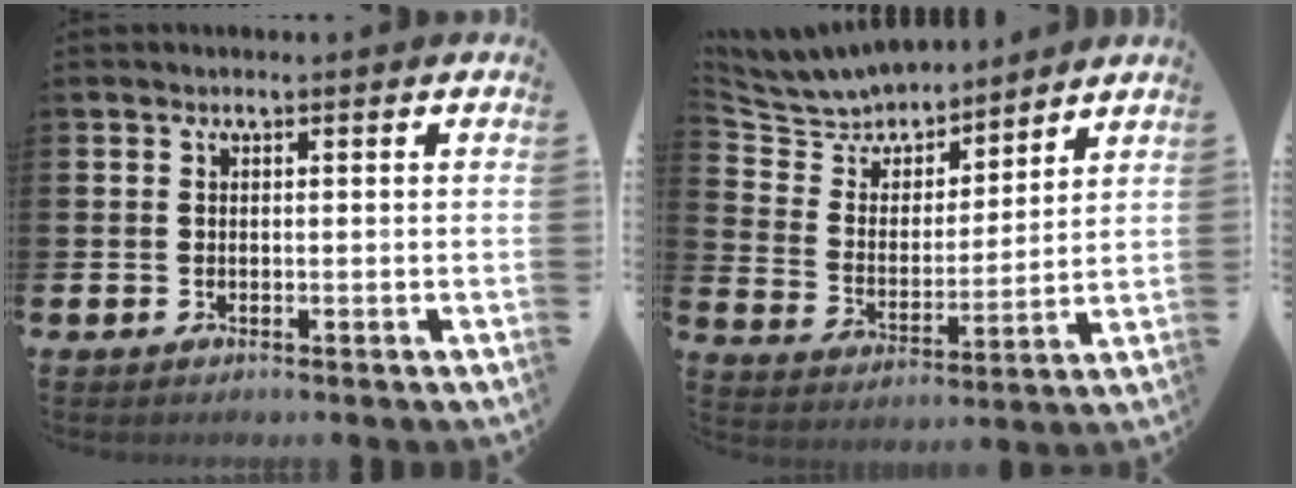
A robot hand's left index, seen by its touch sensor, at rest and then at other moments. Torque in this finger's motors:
{"motor_torque": [0.99, -1.07, 0.46, 0.03]}